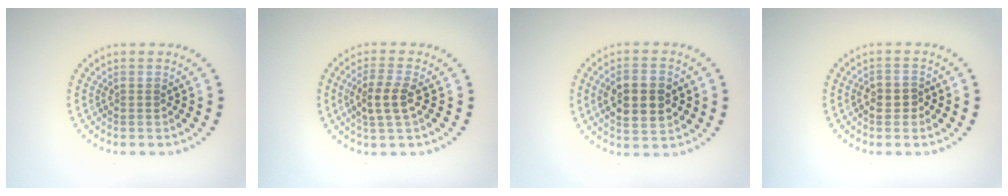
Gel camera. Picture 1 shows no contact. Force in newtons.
{"total": 2.8, "press": 2.6, "slide": 1.1}
{"total": 5.5, "press": 5.5, "slide": 0.4}
{"total": 1.5, "press": 1.3, "slide": 0.6}